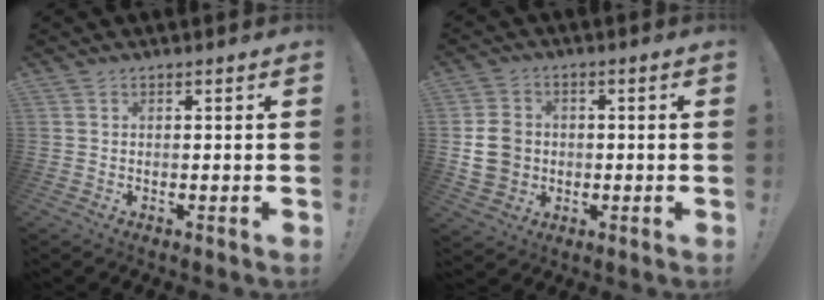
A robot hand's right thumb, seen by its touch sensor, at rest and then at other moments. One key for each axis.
{"total": 9.1, "fx": -0.4, "fy": 8.1, "fz": 4.2, "tx": -0.065, "ty": 0.011, "tz": -0.003}